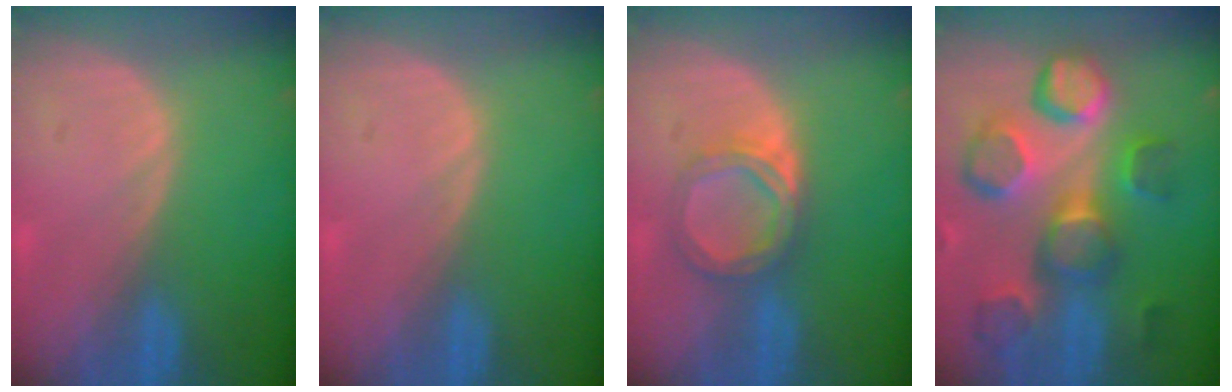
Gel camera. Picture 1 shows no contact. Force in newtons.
{"total": 0.5, "press": 0.0, "slide": 0.5}
{"total": 5.1, "press": 5.0, "slide": 1.0}
{"total": 12.2, "press": 11.0, "slide": 5.4}